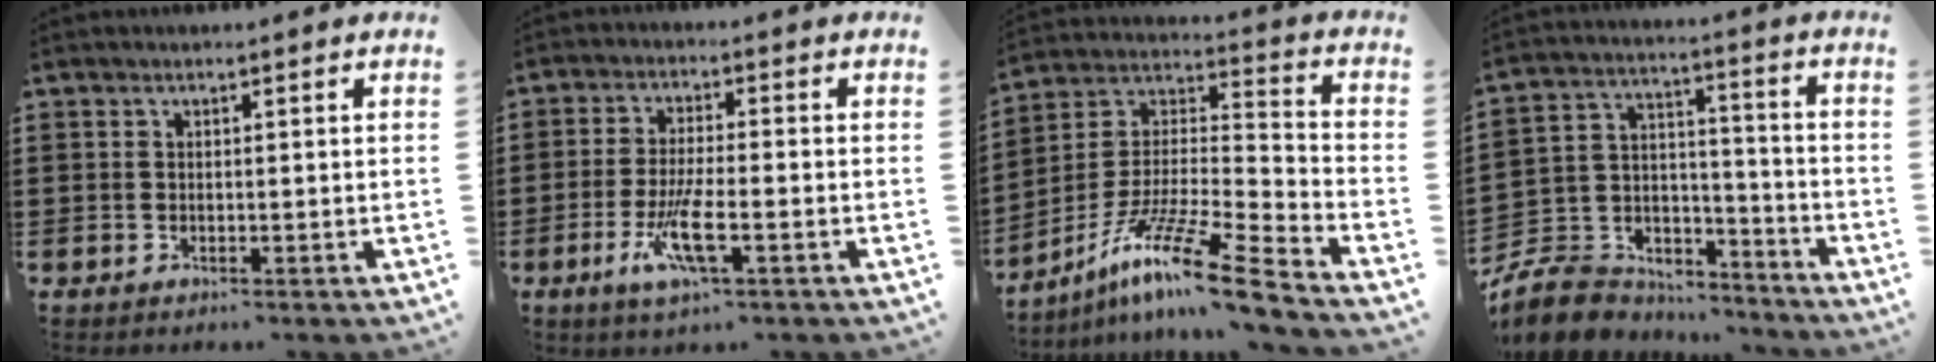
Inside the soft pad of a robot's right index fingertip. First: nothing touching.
{"total": 6.8, "force": [-2.9, 1.1, 6.1], "torque": [-0.132, -0.017, -0.056]}
{"total": 14.0, "force": [-10.7, 0.5, 9.0], "torque": [-0.167, 0.014, -0.206]}
{"total": 8.4, "force": [-7.5, 3.6, 1.2], "torque": [-0.046, 0.012, -0.148]}